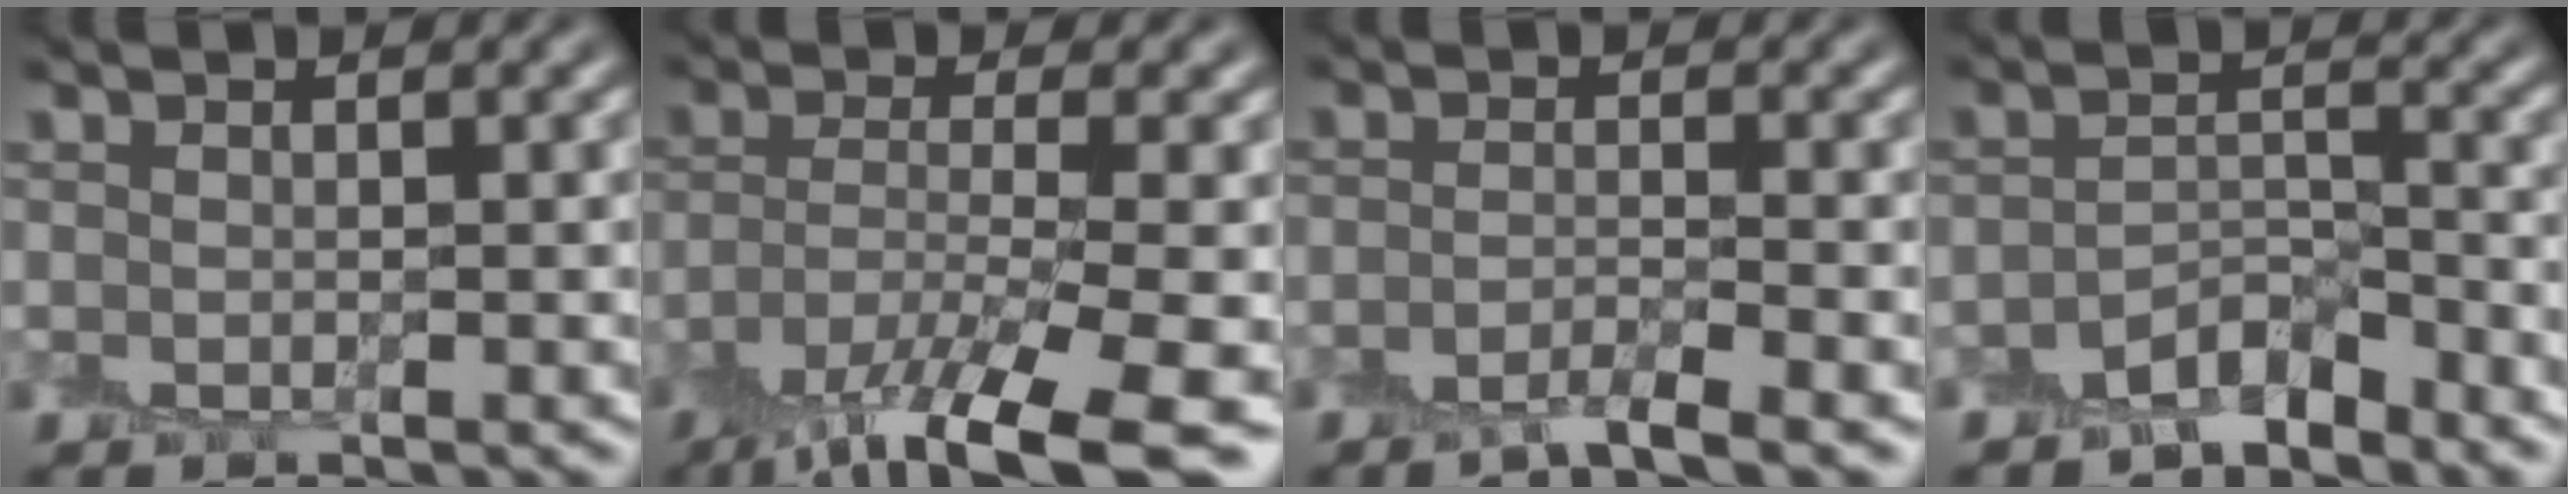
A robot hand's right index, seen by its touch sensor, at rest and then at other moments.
{"total": 9.8, "force": [-6.6, 2.2, 6.9], "torque": [-0.129, -0.013, -0.117]}
{"total": 2.2, "force": [-1.7, 0.1, 1.3], "torque": [-0.025, -0.001, -0.044]}
{"total": 2.6, "force": [-2.4, 0.8, 0.6], "torque": [-0.008, 0.011, -0.050]}